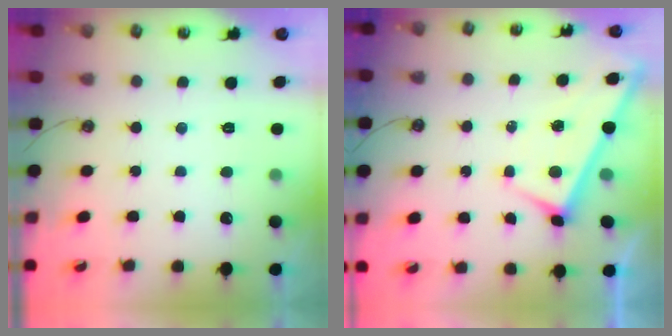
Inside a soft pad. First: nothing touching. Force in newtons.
{"total": 1.4, "press": 1.3, "slide": 0.5}